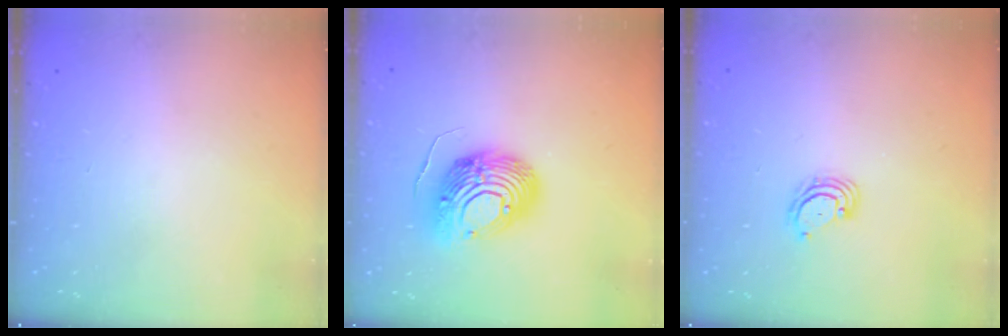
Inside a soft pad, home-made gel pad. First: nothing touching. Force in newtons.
{"total": 13.7, "press": 13.7, "slide": 1.2}
{"total": 4.5, "press": 4.4, "slide": 0.5}